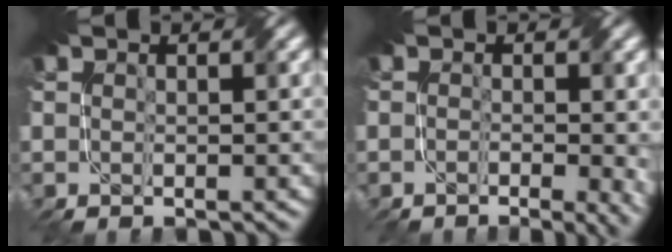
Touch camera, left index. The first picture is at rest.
{"total": 4.8, "force": [-1.2, 2.0, 4.2], "torque": [-0.028, -0.003, -0.015]}